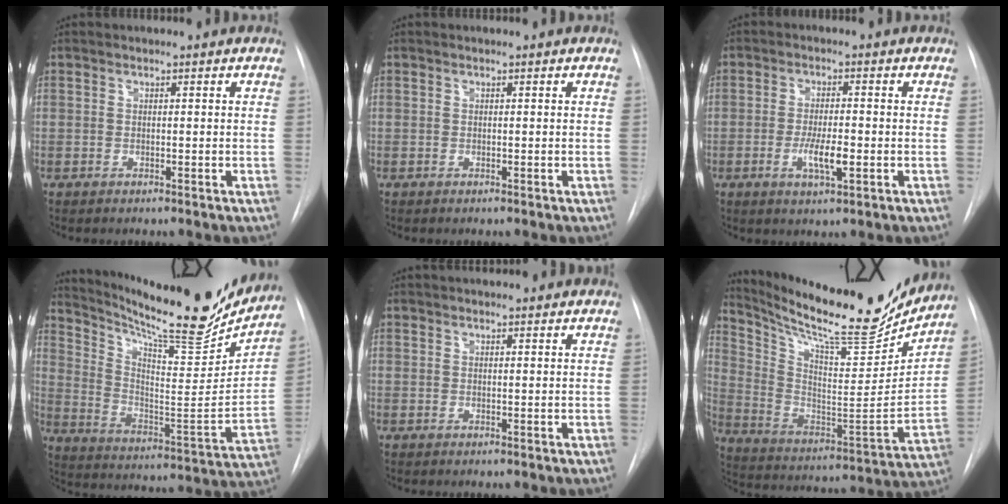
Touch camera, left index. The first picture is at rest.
{"total": 0.0}
{"total": 5.1, "force": [-2.4, 0.9, 4.4], "torque": [-0.083, -0.011, -0.037]}
{"total": 23.5, "force": [20.5, 3.1, 10.9], "torque": [-0.183, -0.066, 0.299]}
{"total": 3.8, "force": [3.4, 0.7, 1.5], "torque": [-0.019, 0.024, 0.038]}
{"total": 23.6, "force": [20.8, 3.7, 10.4], "torque": [-0.183, -0.058, 0.315]}